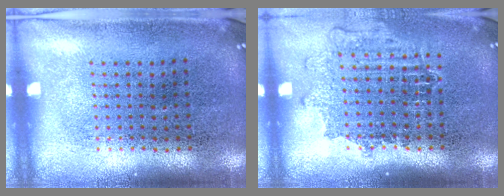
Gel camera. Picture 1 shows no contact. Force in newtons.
{"total": 1.2, "press": 1.1, "slide": 0.6}